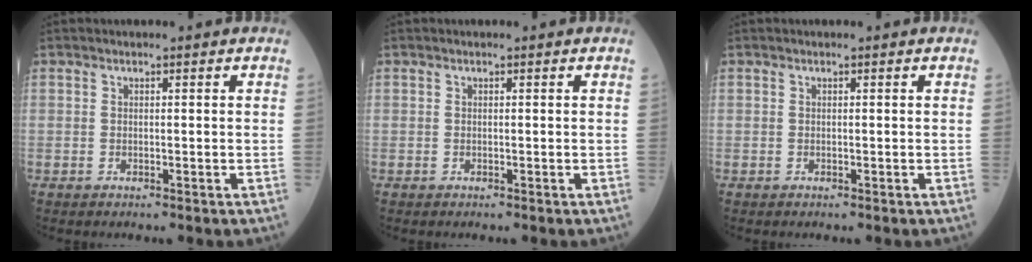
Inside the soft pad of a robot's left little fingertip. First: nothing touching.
{"total": 0.0}
{"total": 0.0}